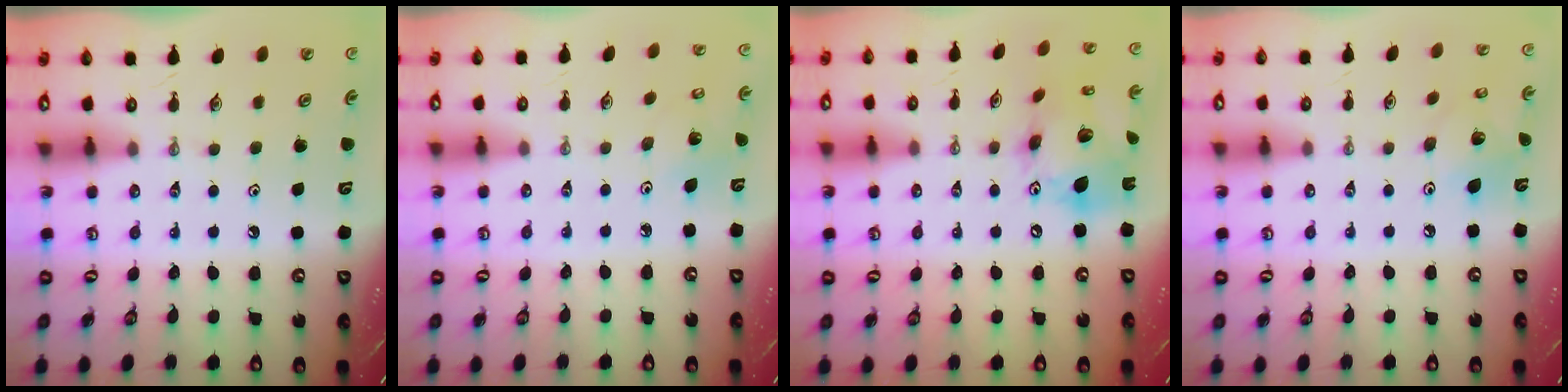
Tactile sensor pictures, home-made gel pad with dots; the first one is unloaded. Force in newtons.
{"total": 2.9, "press": 2.9, "slide": 0.2}
{"total": 17.1, "press": 17.0, "slide": 1.9}
{"total": 7.9, "press": 7.9, "slide": 0.5}